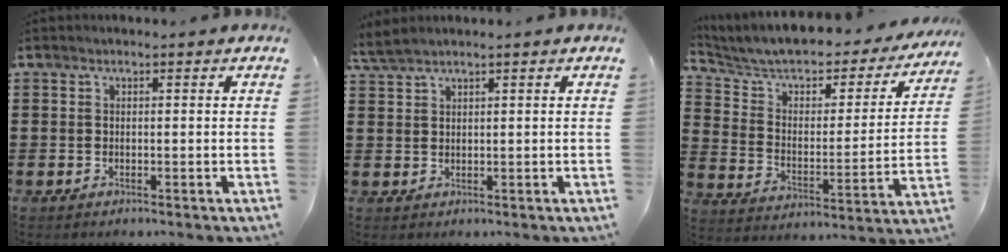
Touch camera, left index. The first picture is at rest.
{"total": 2.1, "force": [1.8, 0.0, 1.1], "torque": [-0.026, 0.001, 0.035]}
{"total": 4.9, "force": [3.8, 2.5, 2.0], "torque": [-0.065, -0.032, 0.059]}